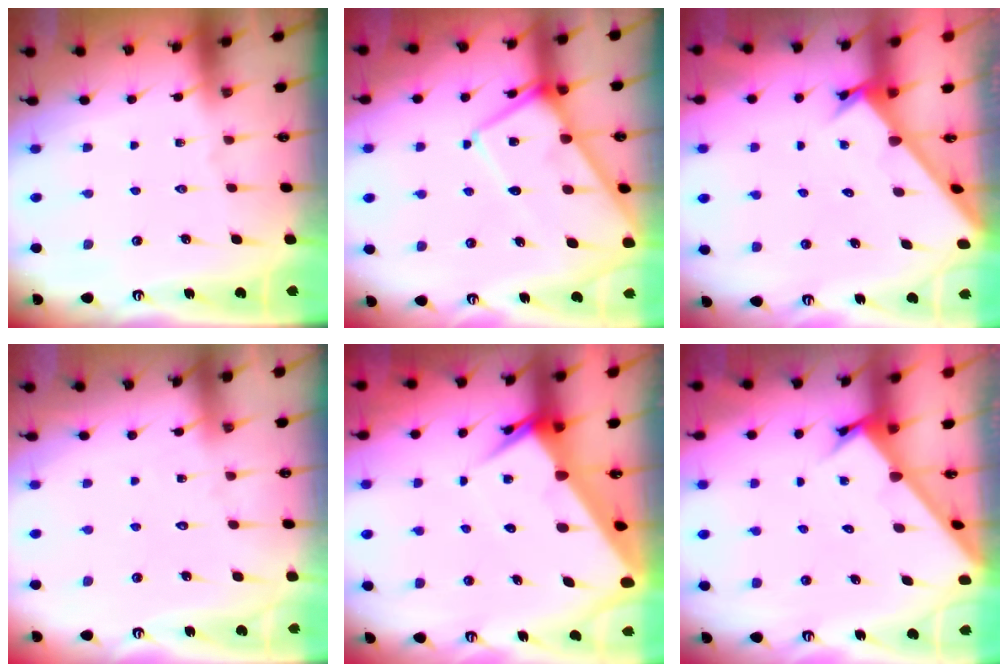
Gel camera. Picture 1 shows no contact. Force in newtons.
{"total": 13.7, "press": 13.6, "slide": 1.5}
{"total": 2.5, "press": 2.5, "slide": 0.2}
{"total": 5.0, "press": 5.0, "slide": 0.5}
{"total": 7.7, "press": 7.6, "slide": 1.0}
{"total": 2.9, "press": 2.9, "slide": 0.2}